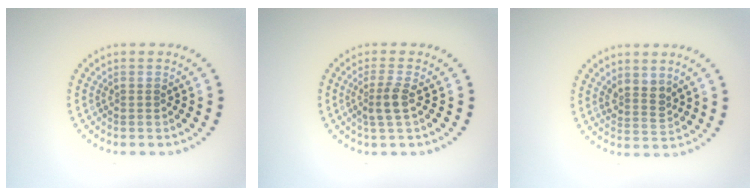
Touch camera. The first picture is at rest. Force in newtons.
{"total": 2.2, "press": 1.9, "slide": 1.2}
{"total": 2.1, "press": 1.7, "slide": 1.4}